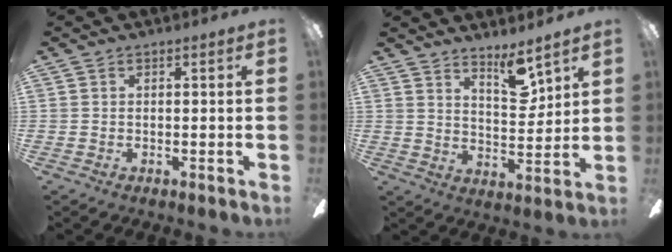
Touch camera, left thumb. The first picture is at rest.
{"total": 8.6, "force": [6.3, 2.9, 5.1], "torque": [-0.069, -0.038, 0.106]}